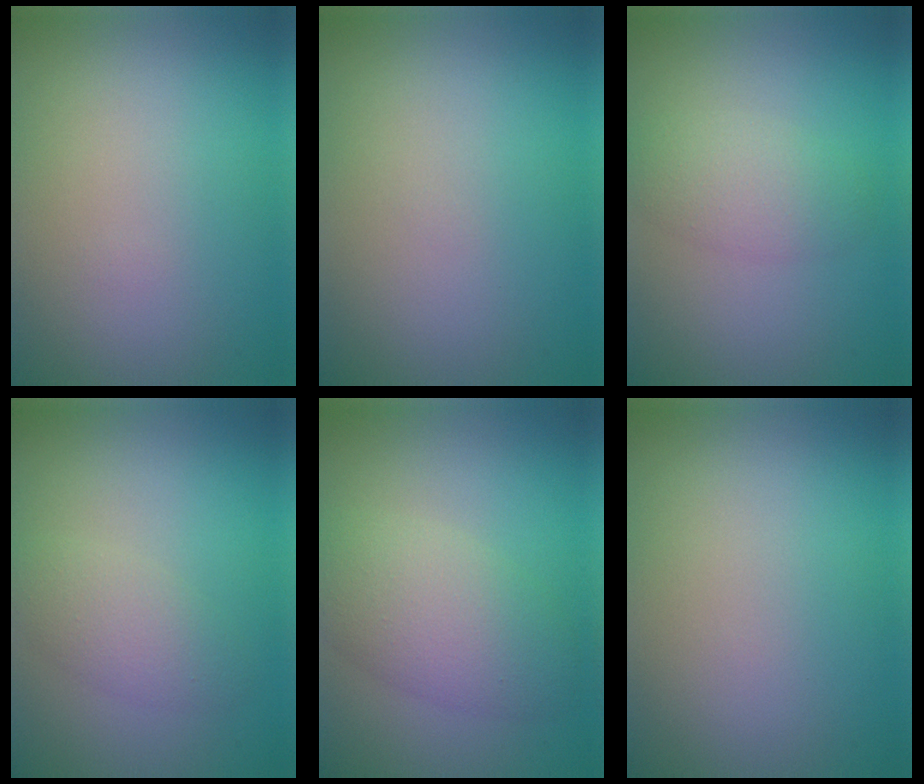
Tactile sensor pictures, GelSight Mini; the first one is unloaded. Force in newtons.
{"total": 0.0}
{"total": 3.0, "press": 3.0, "slide": 0.2}
{"total": 2.7, "press": 2.7, "slide": 0.1}
{"total": 5.8, "press": 5.8, "slide": 0.1}
{"total": 0.0}